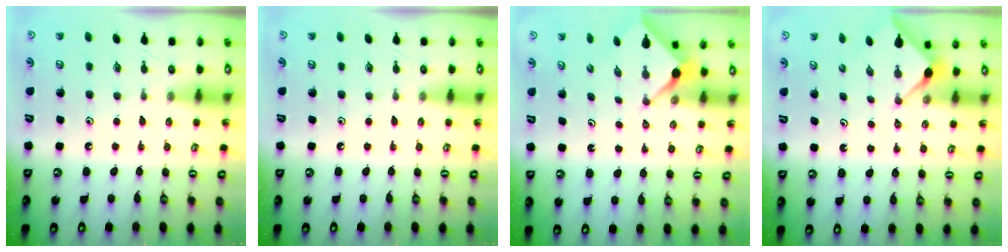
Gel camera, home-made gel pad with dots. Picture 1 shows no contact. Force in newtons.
{"total": 0.0}
{"total": 2.5, "press": 2.5, "slide": 0.3}
{"total": 2.9, "press": 2.9, "slide": 0.4}